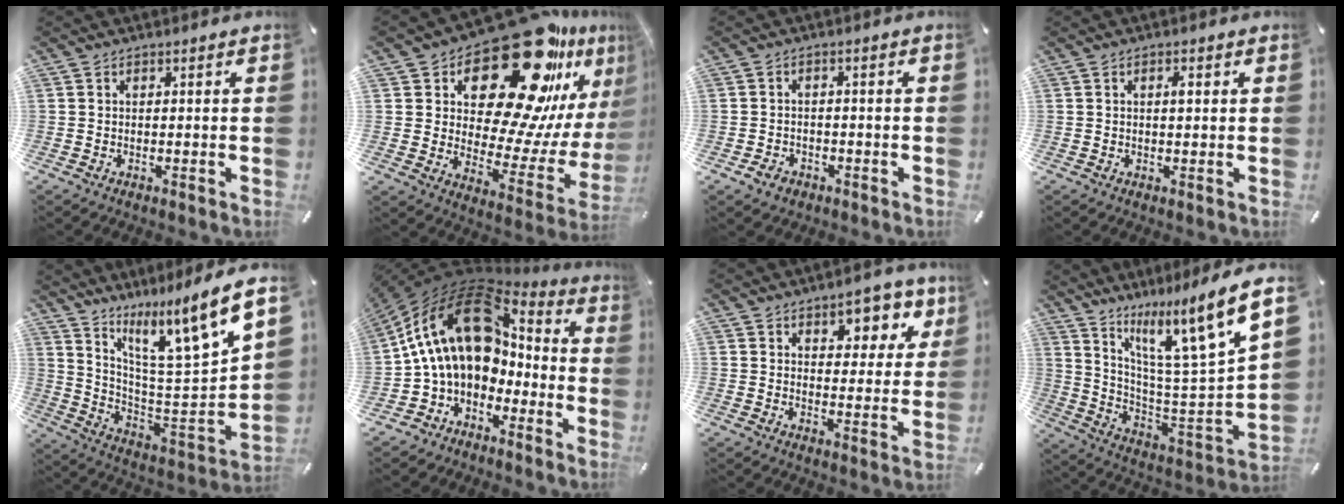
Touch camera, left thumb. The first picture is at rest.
{"total": 31.9, "force": [18.9, 15.6, 20.4], "torque": [-0.283, -0.141, 0.333]}
{"total": 3.0, "force": [-1.5, 2.4, 1.1], "torque": [-0.018, 0.007, -0.029]}
{"total": 1.7, "force": [0.5, 0.7, 1.4], "torque": [-0.013, -0.003, 0.004]}
{"total": 12.7, "force": [10.2, 1.1, 7.4], "torque": [-0.120, -0.107, 0.153]}
{"total": 19.3, "force": [2.2, 13.5, 13.6], "torque": [-0.272, -0.002, 0.039]}
{"total": 9.0, "force": [5.5, 5.3, 4.9], "torque": [-0.043, -0.031, 0.088]}
{"total": 16.3, "force": [12.1, 2.3, 10.6], "torque": [-0.170, -0.107, 0.185]}